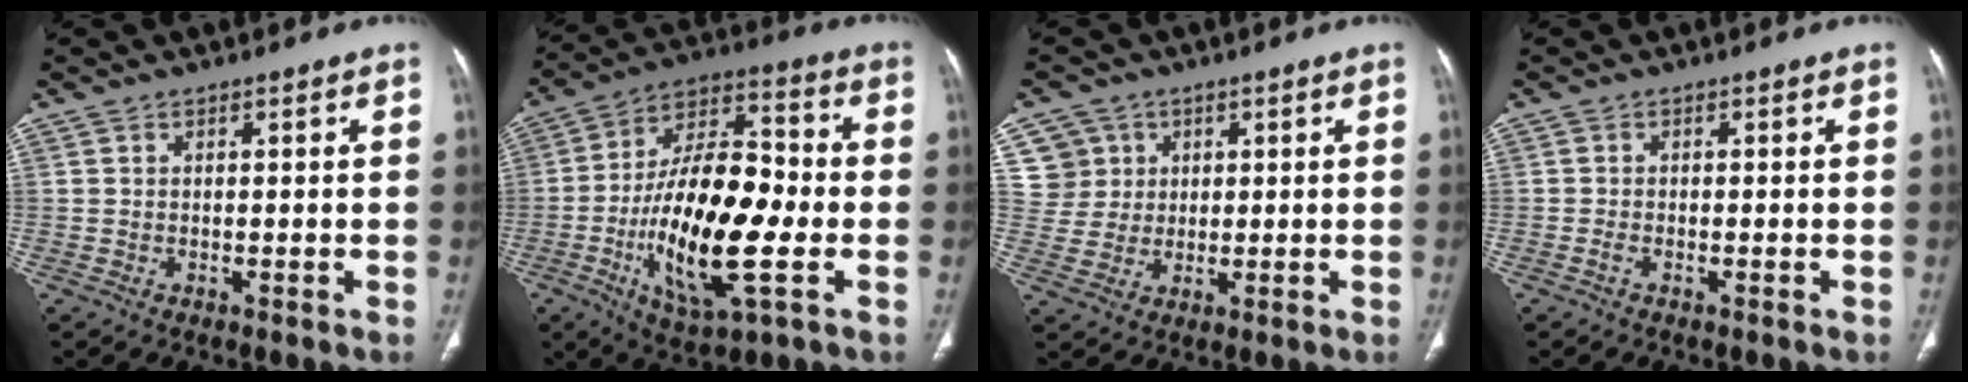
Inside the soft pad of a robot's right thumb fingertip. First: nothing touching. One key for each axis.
{"total": 22.8, "fx": -4.8, "fy": 8.7, "fz": 20.5, "tx": -0.363, "ty": 0.020, "tz": -0.078}
{"total": 6.3, "fx": 2.2, "fy": 5.9, "fz": 0.3, "tx": 0.026, "ty": -0.007, "tz": 0.044}
{"total": 0.7, "fx": -0.5, "fy": 0.2, "fz": 0.4, "tx": -0.011, "ty": 0.002, "tz": -0.013}